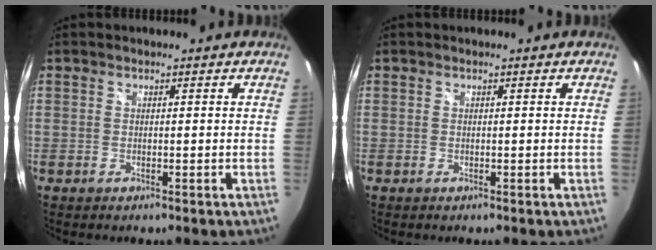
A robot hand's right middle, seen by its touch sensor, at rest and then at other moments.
{"total": 0.0}